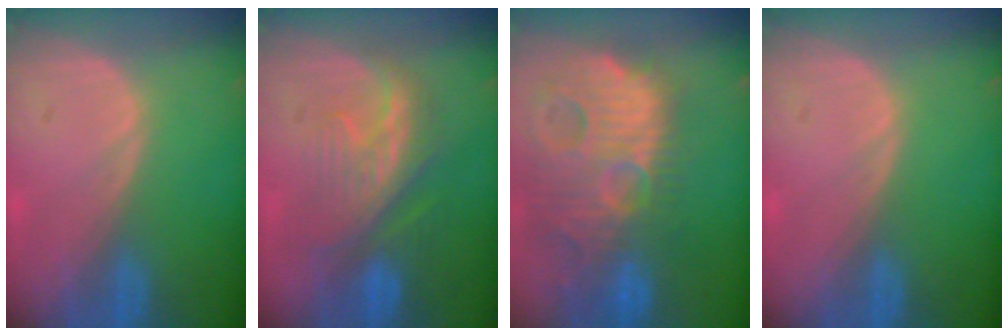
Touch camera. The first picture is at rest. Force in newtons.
{"total": 8.5, "press": 8.2, "slide": 2.3}
{"total": 14.8, "press": 12.8, "slide": 7.5}
{"total": 0.0}